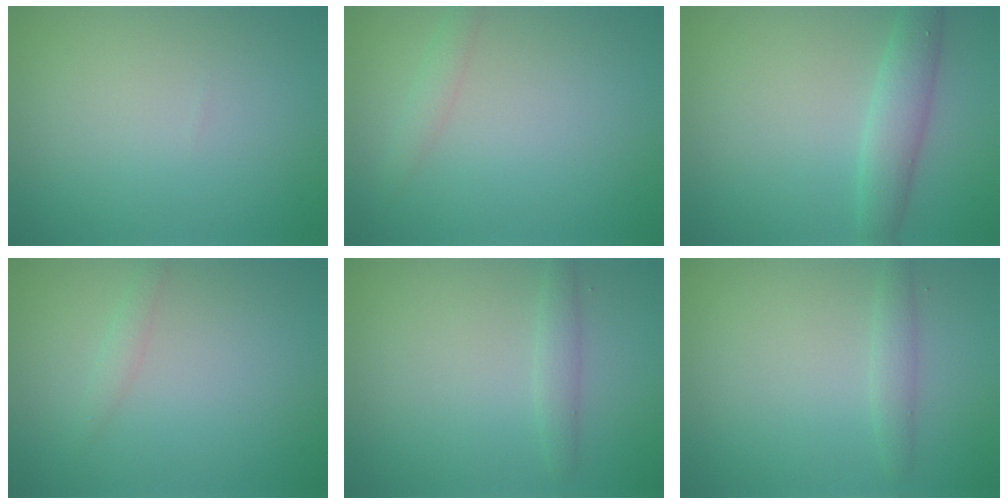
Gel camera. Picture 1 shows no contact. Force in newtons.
{"total": 1.3, "press": 1.3, "slide": 0.1}
{"total": 3.1, "press": 3.1, "slide": 0.0}
{"total": 1.0, "press": 1.0, "slide": 0.0}
{"total": 1.5, "press": 1.5, "slide": 0.1}
{"total": 1.5, "press": 1.5, "slide": 0.1}